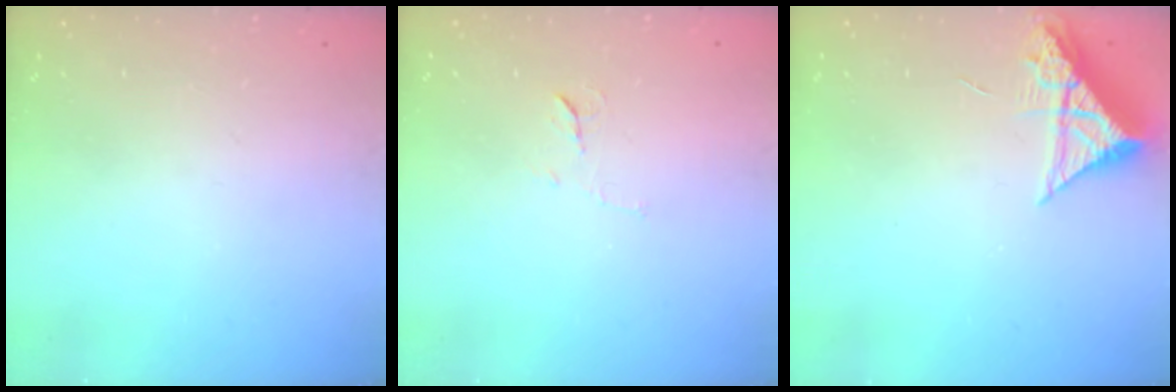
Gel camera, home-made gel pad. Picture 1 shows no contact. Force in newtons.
{"total": 5.5, "press": 5.5, "slide": 0.4}
{"total": 8.4, "press": 8.4, "slide": 0.8}